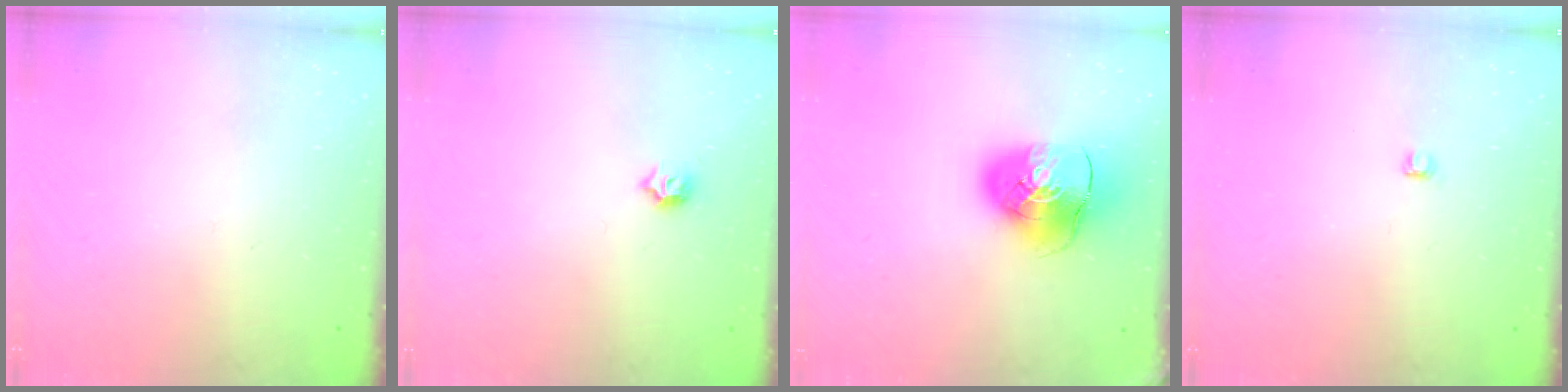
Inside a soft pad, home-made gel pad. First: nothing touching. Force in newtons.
{"total": 3.7, "press": 3.6, "slide": 0.6}
{"total": 12.7, "press": 12.5, "slide": 1.8}
{"total": 2.8, "press": 2.7, "slide": 0.3}